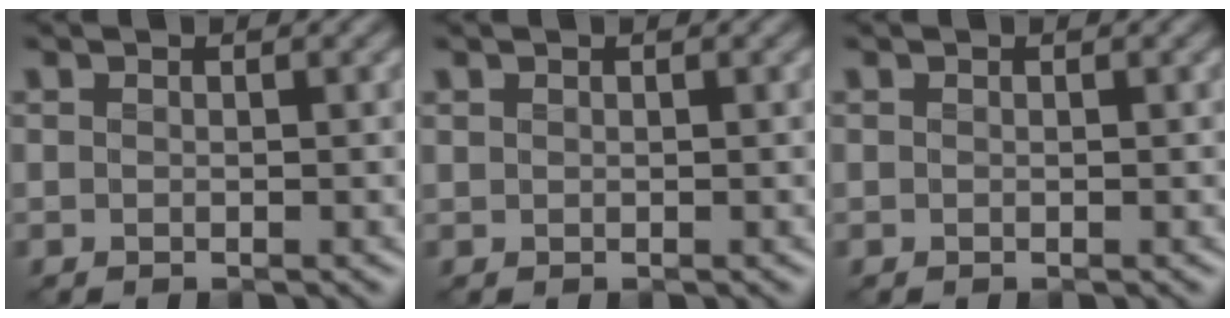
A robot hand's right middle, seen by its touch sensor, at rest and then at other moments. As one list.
[{"total": 0.0}, {"total": 0.0}]